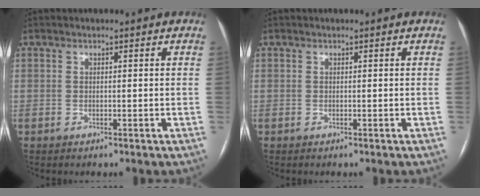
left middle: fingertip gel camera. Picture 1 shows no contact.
{"total": 0.0}